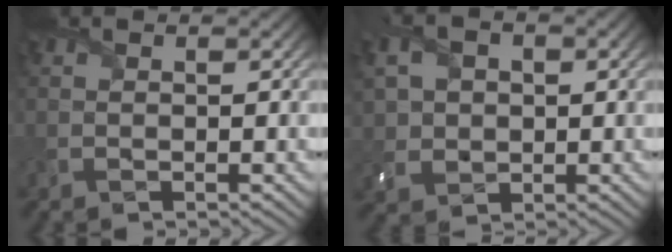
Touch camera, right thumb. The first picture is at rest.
{"total": 6.1, "force": [1.3, 4.7, 3.7], "torque": [-0.111, 0.002, 0.027]}